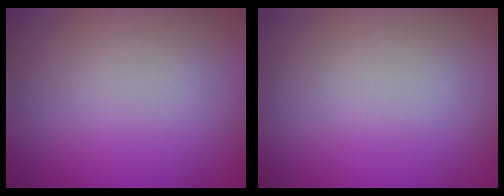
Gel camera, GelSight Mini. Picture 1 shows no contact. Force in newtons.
{"total": 0.0}